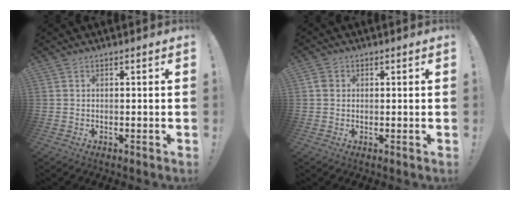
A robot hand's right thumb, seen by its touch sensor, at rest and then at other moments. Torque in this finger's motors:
{"motor_torque": [0.03, 0.17, 0.11, -0.17, 0.00]}